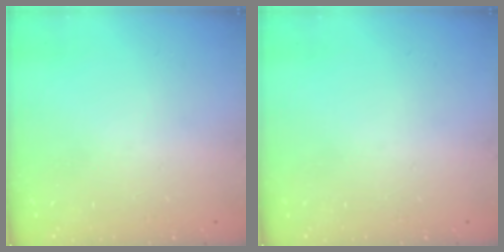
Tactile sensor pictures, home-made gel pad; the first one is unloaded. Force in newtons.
{"total": 0.0}